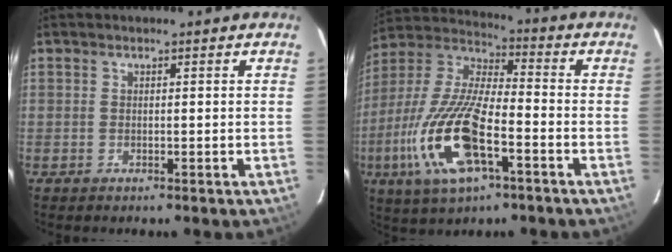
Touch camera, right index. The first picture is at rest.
{"total": 19.5, "force": [-7.4, 6.7, 16.7], "torque": [-0.359, -0.024, -0.143]}